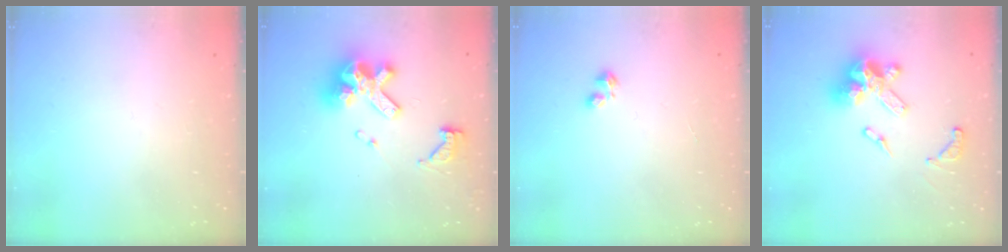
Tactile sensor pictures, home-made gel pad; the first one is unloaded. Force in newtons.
{"total": 14.4, "press": 14.4, "slide": 1.6}
{"total": 2.2, "press": 2.2, "slide": 0.4}
{"total": 17.1, "press": 17.0, "slide": 2.0}